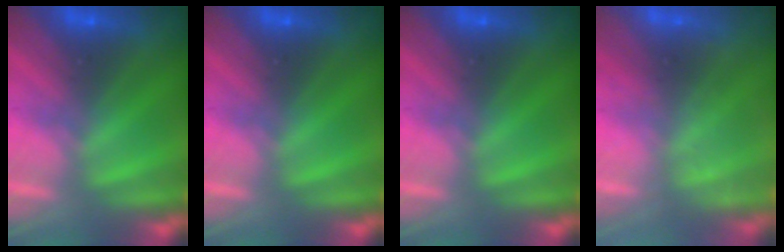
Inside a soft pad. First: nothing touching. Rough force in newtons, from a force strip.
{"total": 0.0}
{"total": 0.0}
{"total": 2.3}